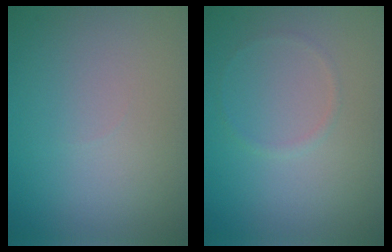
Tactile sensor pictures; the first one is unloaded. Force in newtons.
{"total": 0.6, "press": 0.6, "slide": 0.0}